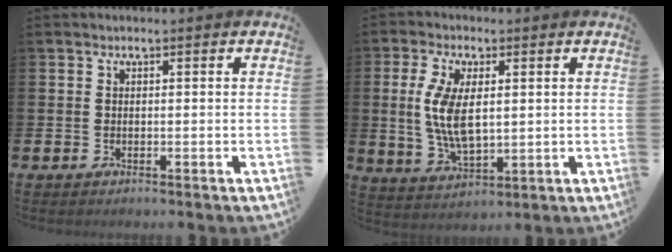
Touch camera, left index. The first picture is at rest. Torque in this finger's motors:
{"motor_torque": [1.06, -0.55, 1.05, 0.21]}